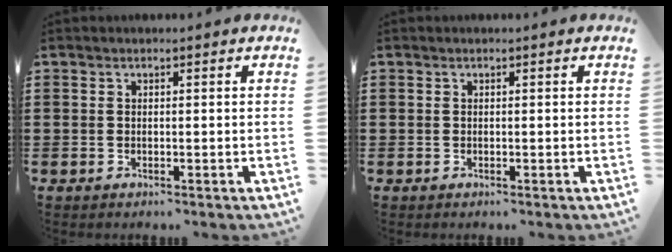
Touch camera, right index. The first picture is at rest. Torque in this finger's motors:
{"motor_torque": [0.14, 0.14, 0.00, 0.00]}